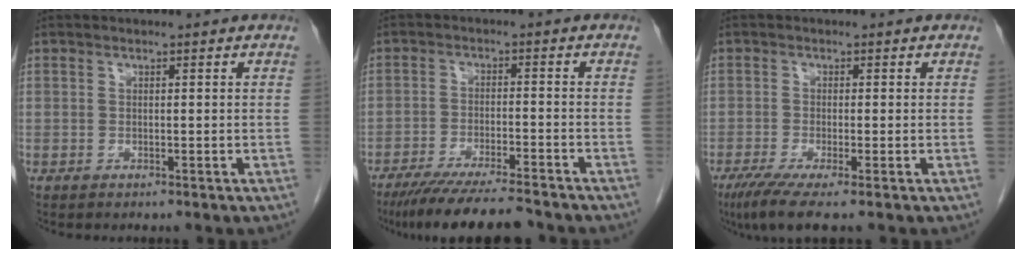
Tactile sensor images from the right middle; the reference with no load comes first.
{"total": 12.6, "force": [-10.9, 0.8, 6.2], "torque": [-0.091, -0.025, -0.170]}
{"total": 5.2, "force": [-3.4, 0.1, 4.0], "torque": [-0.069, -0.016, -0.063]}